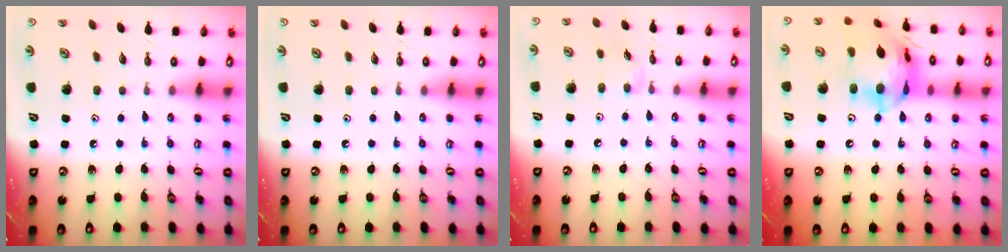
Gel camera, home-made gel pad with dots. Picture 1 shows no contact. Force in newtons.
{"total": 0.0}
{"total": 2.4, "press": 2.4, "slide": 0.5}
{"total": 21.2, "press": 21.0, "slide": 2.3}